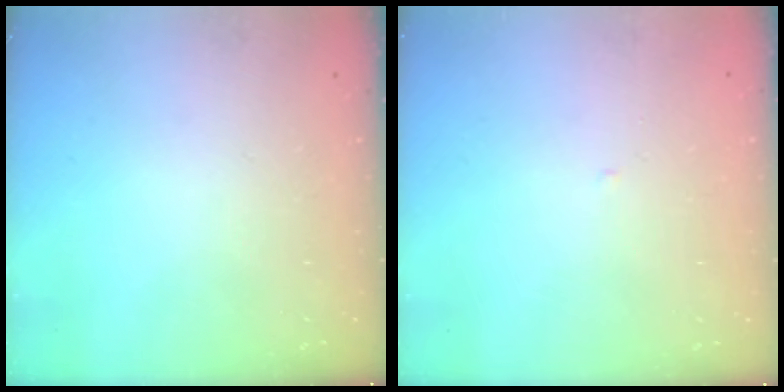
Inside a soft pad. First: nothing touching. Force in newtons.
{"total": 1.6, "press": 1.6, "slide": 0.3}